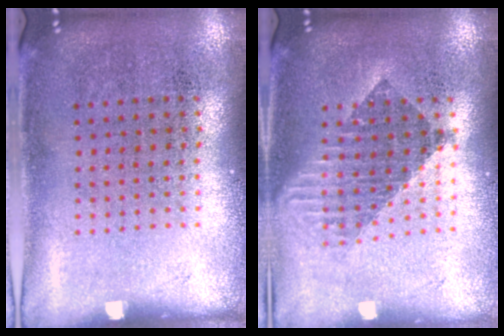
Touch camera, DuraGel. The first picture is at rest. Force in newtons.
{"total": 1.6, "press": 1.4, "slide": 0.9}